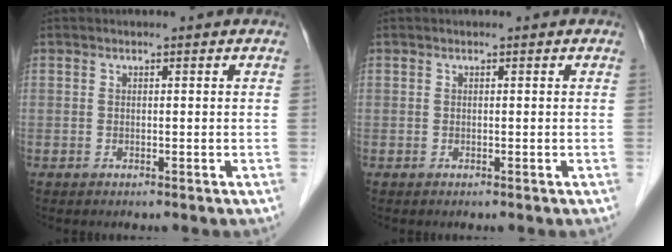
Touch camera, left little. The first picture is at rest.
{"total": 0.0}